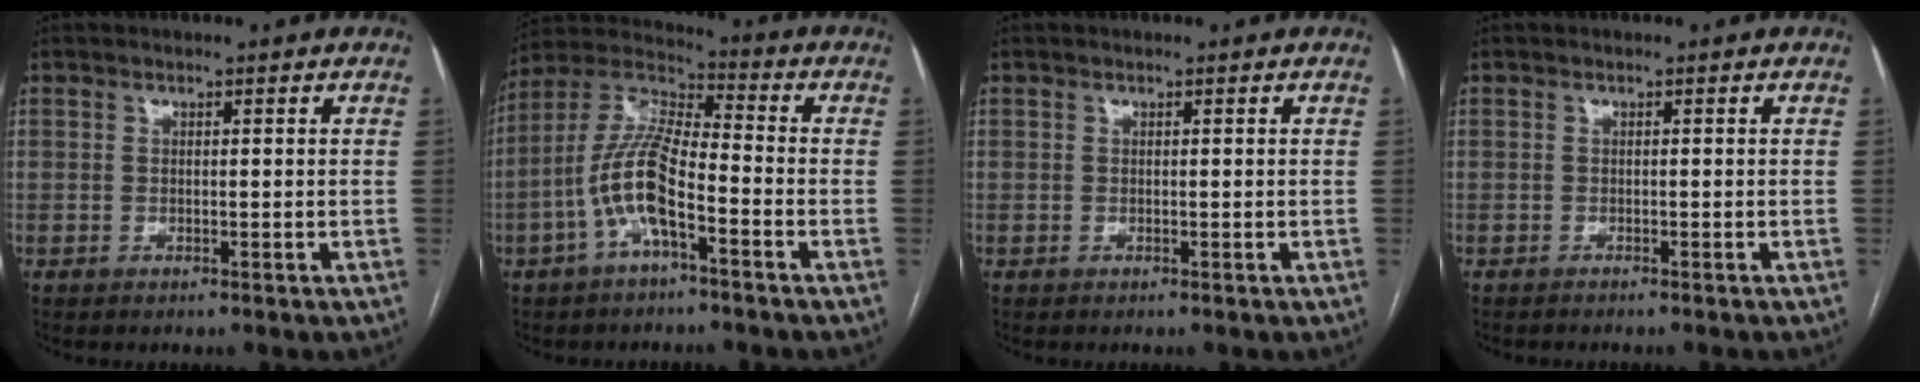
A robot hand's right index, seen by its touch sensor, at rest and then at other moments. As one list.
[{"total": 11.1, "force": [-4.0, 2.8, 9.9], "torque": [-0.216, 0.017, -0.080]}, {"total": 0.0}, {"total": 1.9, "force": [-1.8, 0.2, 0.7], "torque": [-0.013, -0.004, -0.021]}]